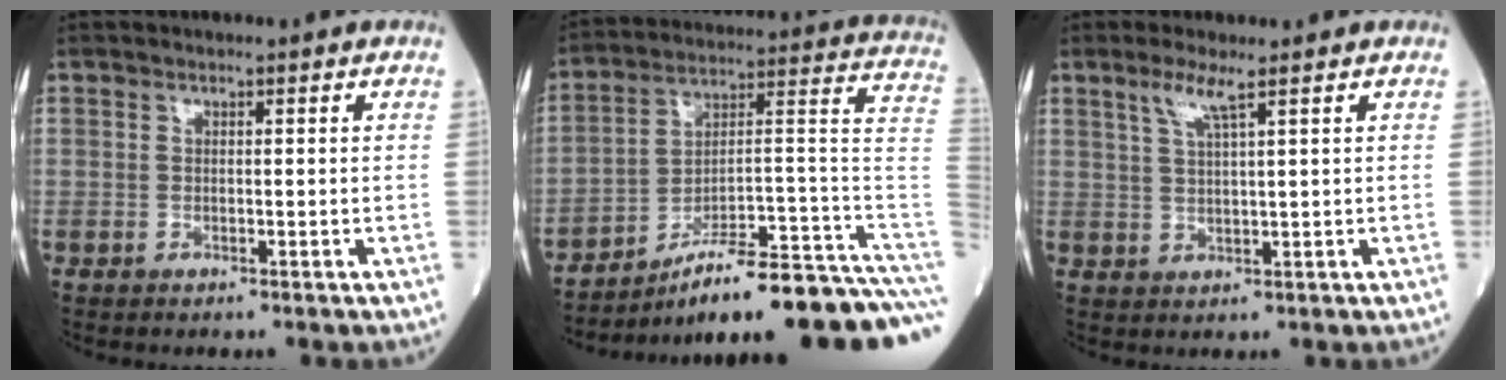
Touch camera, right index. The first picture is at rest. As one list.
[{"total": 25.3, "force": [-19.2, 1.8, 16.3], "torque": [-0.137, 0.035, -0.283]}, {"total": 3.6, "force": [2.2, -0.2, 2.8], "torque": [-0.064, 0.000, 0.047]}]